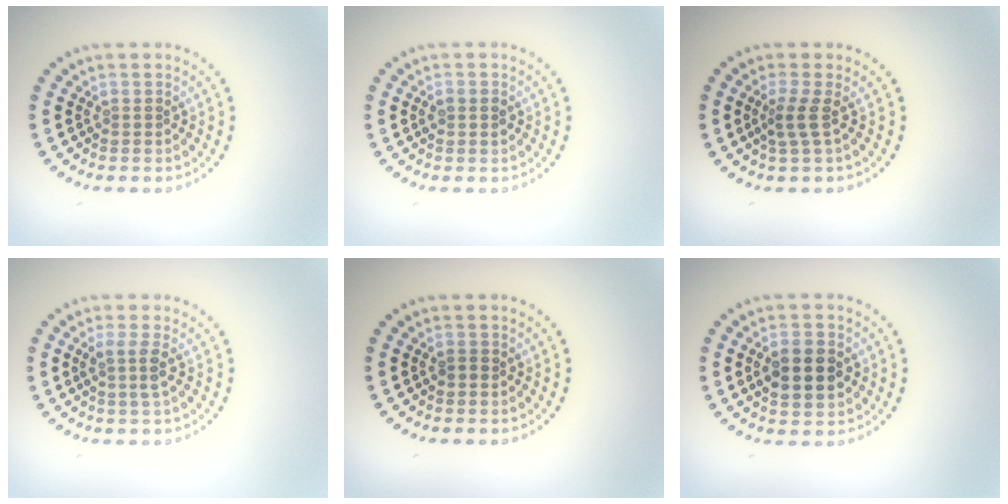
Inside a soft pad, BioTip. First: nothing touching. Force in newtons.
{"total": 0.9, "press": 0.9, "slide": 0.1}
{"total": 2.0, "press": 1.3, "slide": 1.5}
{"total": 2.0, "press": 1.6, "slide": 1.2}
{"total": 0.8, "press": 0.8, "slide": 0.2}
{"total": 4.3, "press": 4.3, "slide": 0.3}